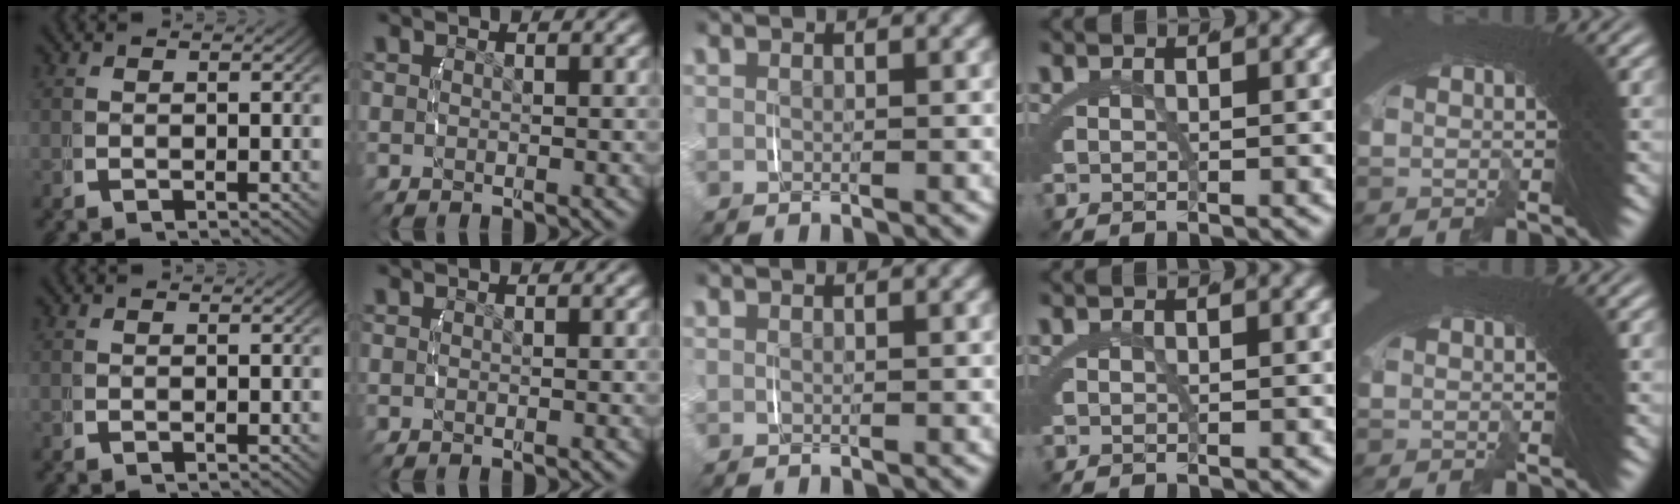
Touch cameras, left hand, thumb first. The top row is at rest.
{}